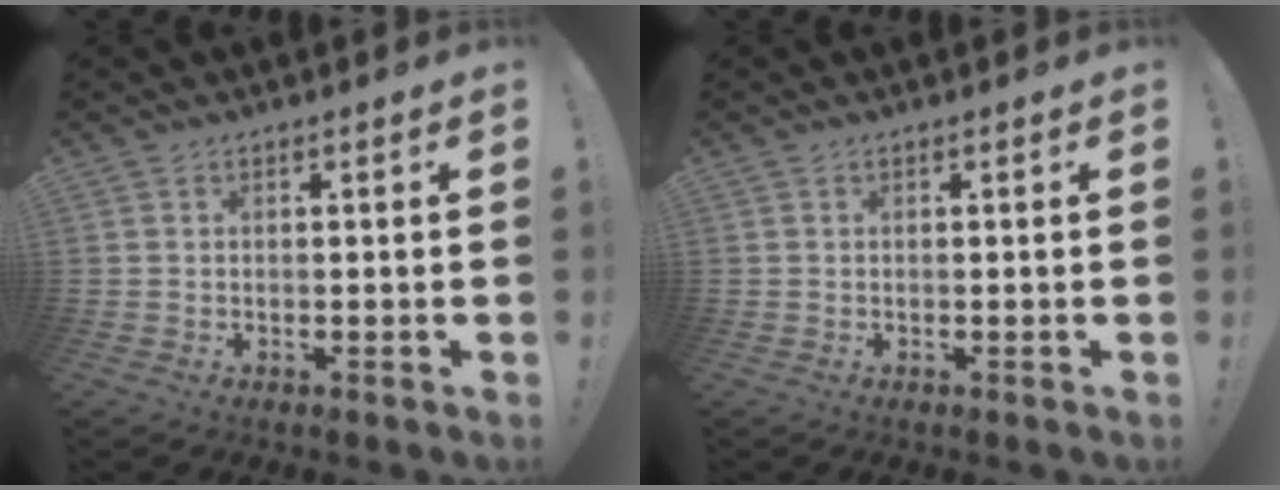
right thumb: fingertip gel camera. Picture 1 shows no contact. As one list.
[{"total": 0.0}]